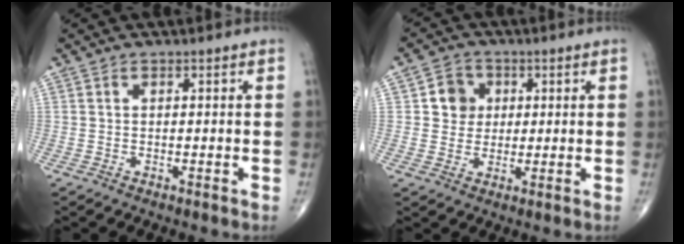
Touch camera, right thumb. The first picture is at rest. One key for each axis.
{"total": 5.5, "fx": 1.1, "fy": 5.1, "fz": 1.8, "tx": 0.003, "ty": 0.004, "tz": 0.014}